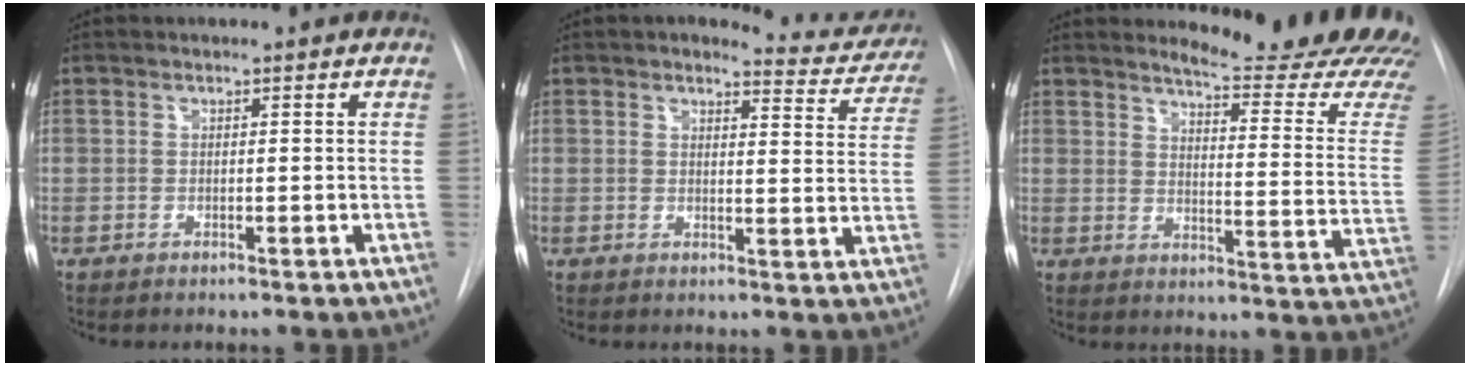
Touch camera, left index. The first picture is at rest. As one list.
[{"total": 6.6, "force": [6.4, 1.6, 0.8], "torque": [0.004, -0.031, 0.060]}, {"total": 20.0, "force": [19.1, -0.2, 5.8], "torque": [-0.077, -0.160, 0.212]}]